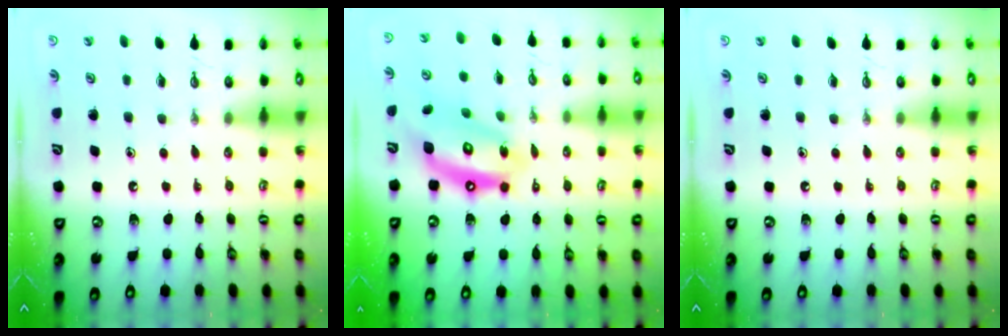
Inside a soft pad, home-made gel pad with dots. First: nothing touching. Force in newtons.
{"total": 14.1, "press": 14.0, "slide": 1.6}
{"total": 0.0}